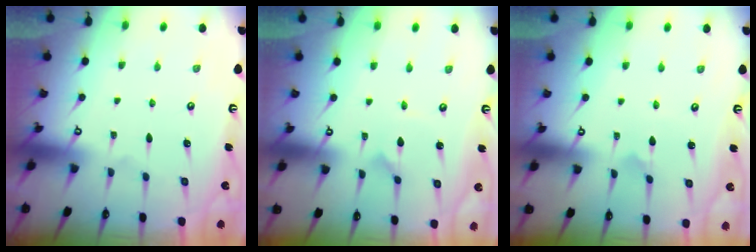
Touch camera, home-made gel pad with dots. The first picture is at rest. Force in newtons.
{"total": 0.0}
{"total": 0.9, "press": 0.9, "slide": 0.0}